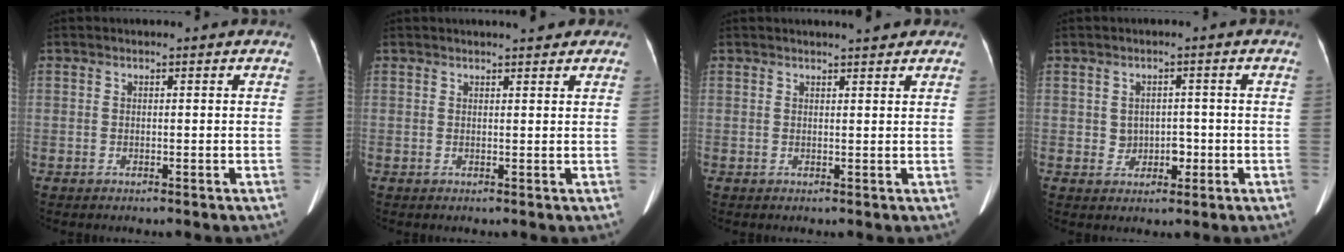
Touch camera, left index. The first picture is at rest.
{"total": 3.6, "force": [3.0, 0.9, 1.8], "torque": [-0.020, 0.011, 0.034]}
{"total": 3.6, "force": [3.1, 0.6, 1.7], "torque": [-0.020, 0.008, 0.036]}
{"total": 2.9, "force": [-0.2, 2.4, 1.6], "torque": [-0.024, 0.007, 0.004]}